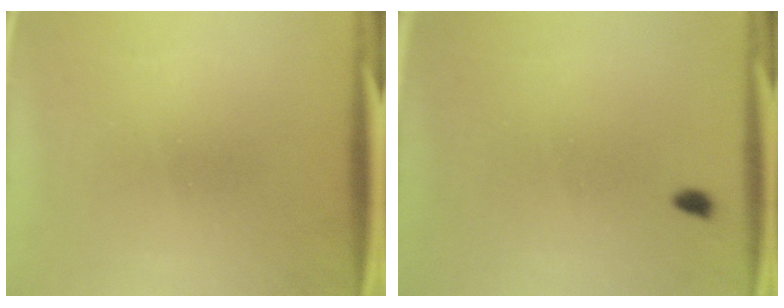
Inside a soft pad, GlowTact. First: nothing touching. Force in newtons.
{"total": 0.7}